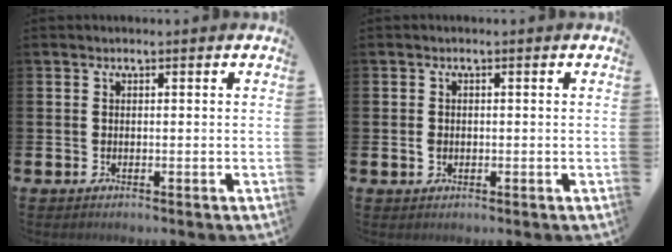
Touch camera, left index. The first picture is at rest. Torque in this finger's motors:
{"motor_torque": [-0.01, 0.03, 0.00, 0.03]}